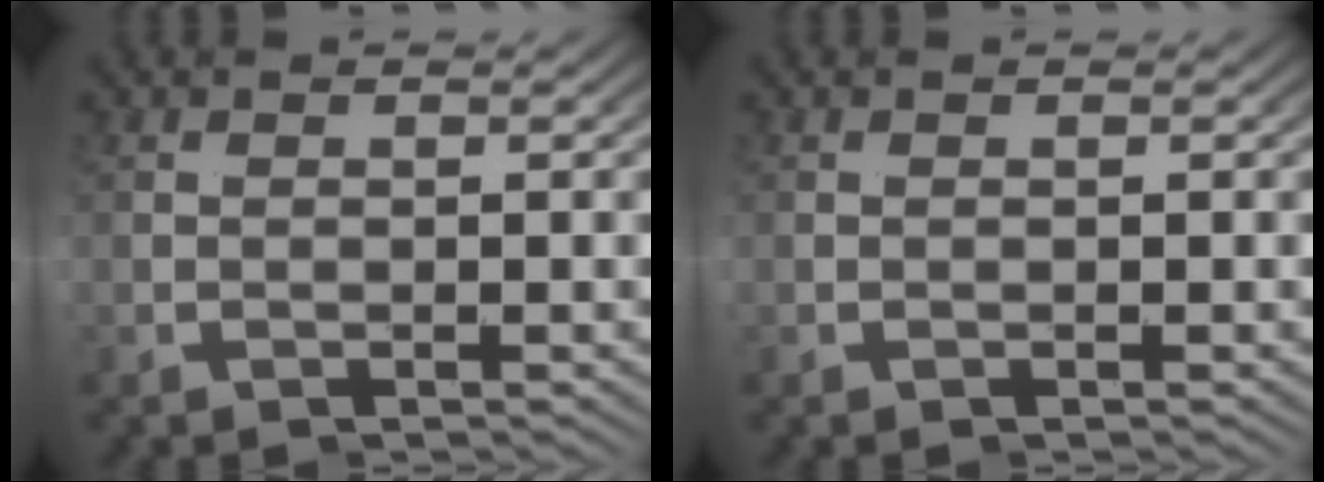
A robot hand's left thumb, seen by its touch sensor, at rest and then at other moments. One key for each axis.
{"total": 0.0}